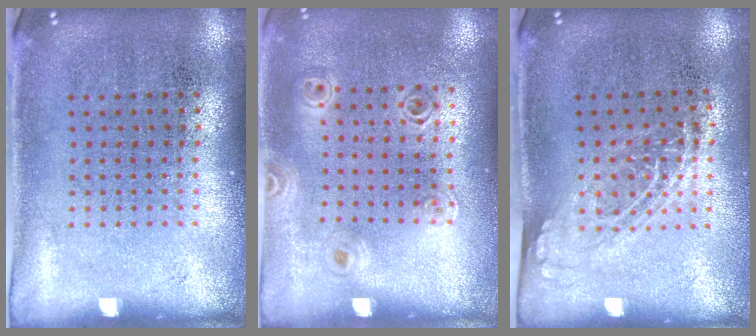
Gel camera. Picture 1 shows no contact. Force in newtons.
{"total": 1.1, "press": 1.0, "slide": 0.3}
{"total": 1.3, "press": 1.0, "slide": 0.8}